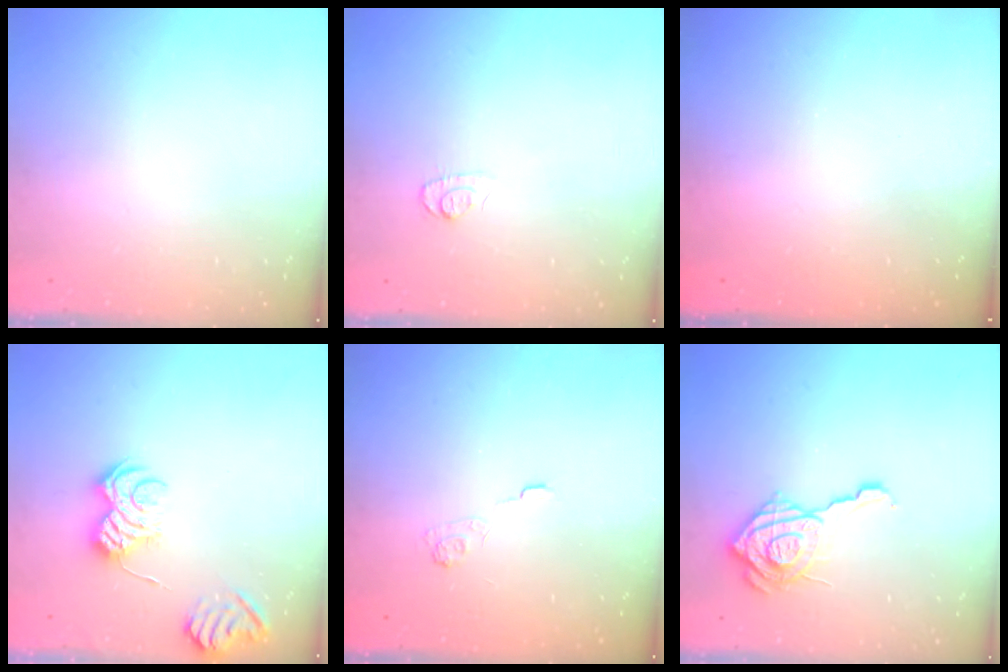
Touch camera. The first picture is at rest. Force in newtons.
{"total": 6.1, "press": 6.1, "slide": 0.7}
{"total": 2.3, "press": 2.1, "slide": 1.0}
{"total": 10.3, "press": 10.3, "slide": 0.8}
{"total": 3.8, "press": 3.5, "slide": 1.5}
{"total": 14.8, "press": 14.7, "slide": 1.5}